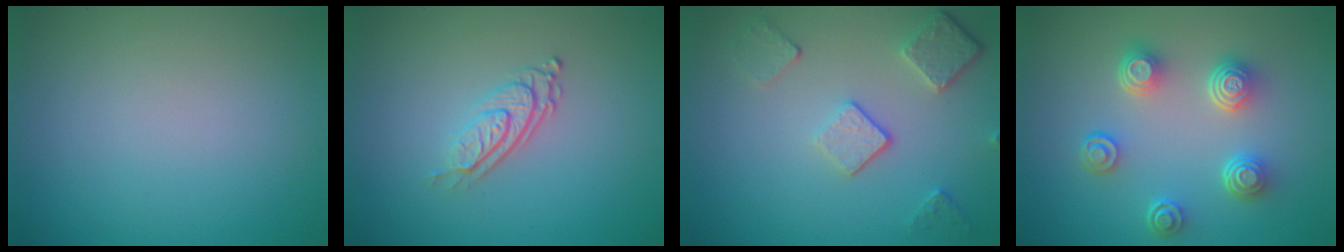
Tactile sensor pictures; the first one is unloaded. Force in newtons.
{"total": 3.1, "press": 2.0, "slide": 2.4}
{"total": 3.6, "press": 2.9, "slide": 2.2}
{"total": 4.5, "press": 3.5, "slide": 2.9}